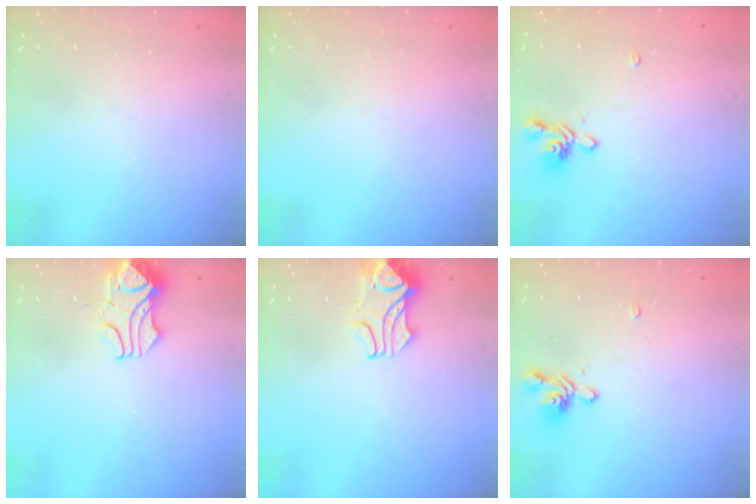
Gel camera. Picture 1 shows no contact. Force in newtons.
{"total": 0.0}
{"total": 1.0, "press": 0.2, "slide": 1.0}
{"total": 4.1, "press": 4.0, "slide": 0.7}
{"total": 2.2, "press": 2.1, "slide": 0.8}
{"total": 1.0, "press": 0.2, "slide": 1.0}